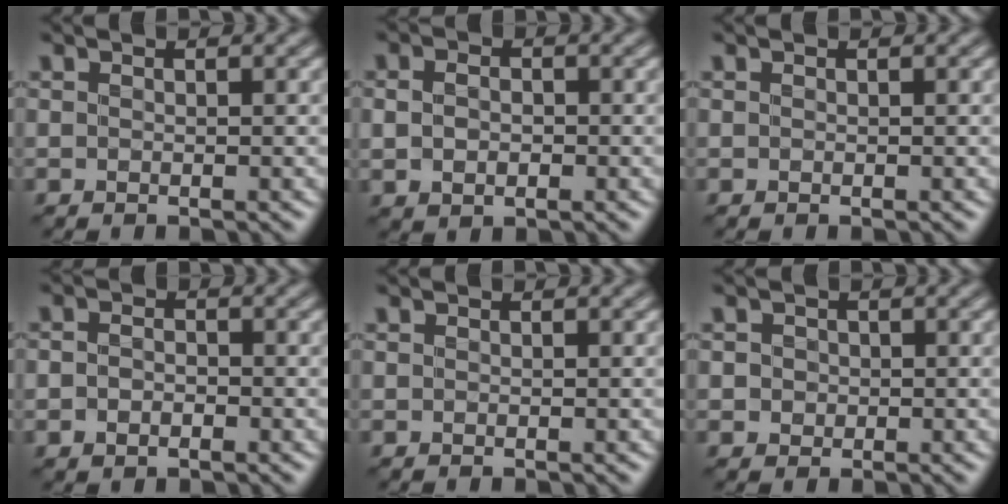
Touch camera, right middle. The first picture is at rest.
{"total": 2.8, "force": [0.0, 2.1, 1.9], "torque": [-0.033, 0.002, 0.002]}
{"total": 0.0}
{"total": 1.8, "force": [-0.5, 1.2, 1.2], "torque": [-0.021, -0.001, -0.013]}
{"total": 0.0}
{"total": 1.6, "force": [0.3, 1.5, 0.6], "torque": [-0.001, 0.006, 0.003]}